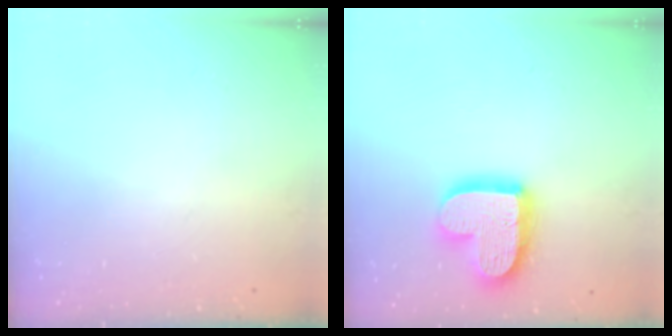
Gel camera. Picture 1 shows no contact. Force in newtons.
{"total": 17.1, "press": 17.1, "slide": 1.4}